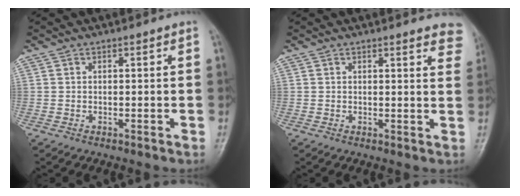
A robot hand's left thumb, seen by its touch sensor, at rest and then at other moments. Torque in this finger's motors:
{"motor_torque": [-0.28, 0.20, -0.22, -0.04, 0.03]}